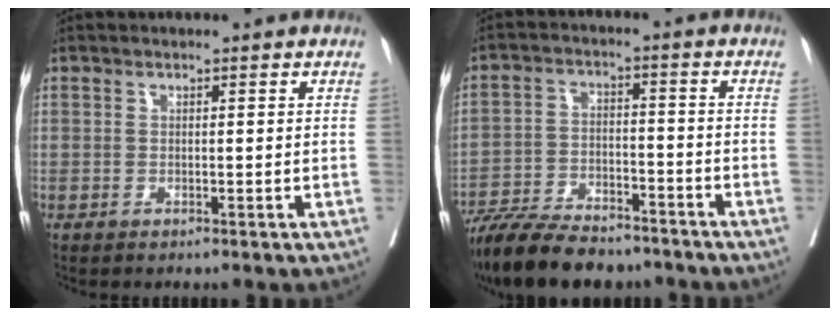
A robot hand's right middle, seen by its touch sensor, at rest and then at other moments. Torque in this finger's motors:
{"motor_torque": [1.37, -0.77, 0.30, 0.11]}